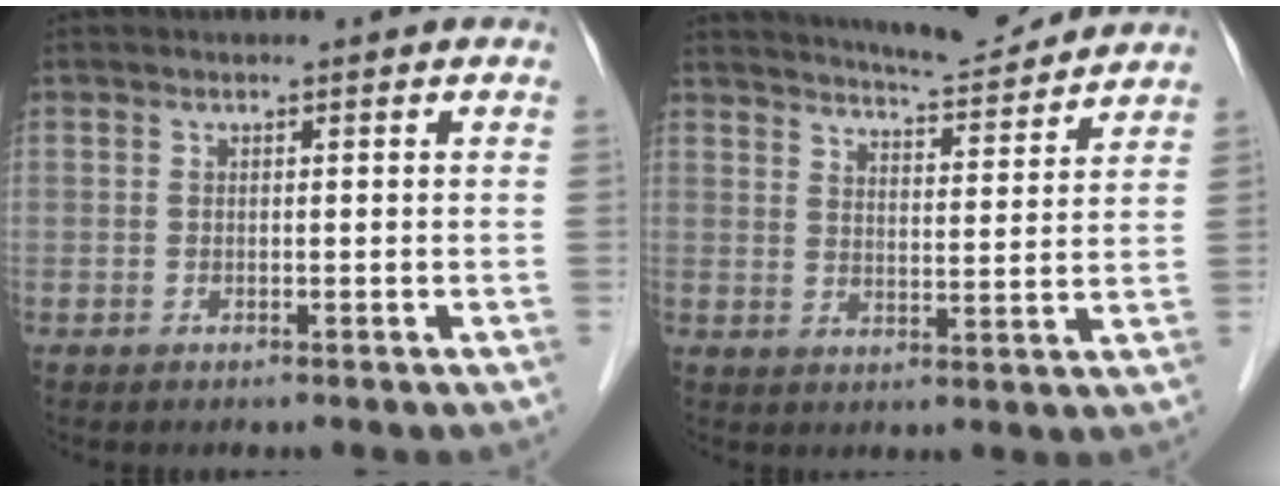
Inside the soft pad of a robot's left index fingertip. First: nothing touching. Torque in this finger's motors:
{"motor_torque": [0.08, -0.29, 0.46, 0.09]}